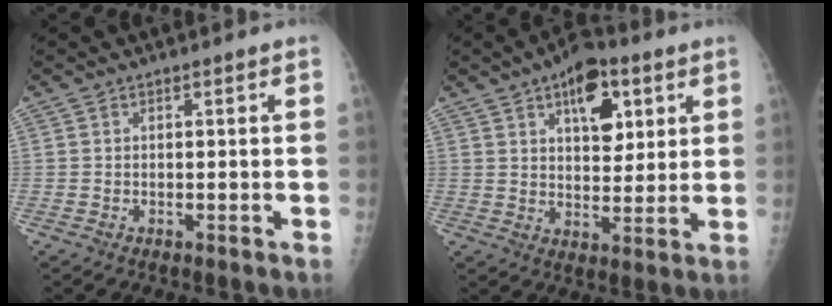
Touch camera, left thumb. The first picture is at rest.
{"total": 11.6, "force": [5.3, 6.3, 8.2], "torque": [-0.083, -0.019, 0.078]}